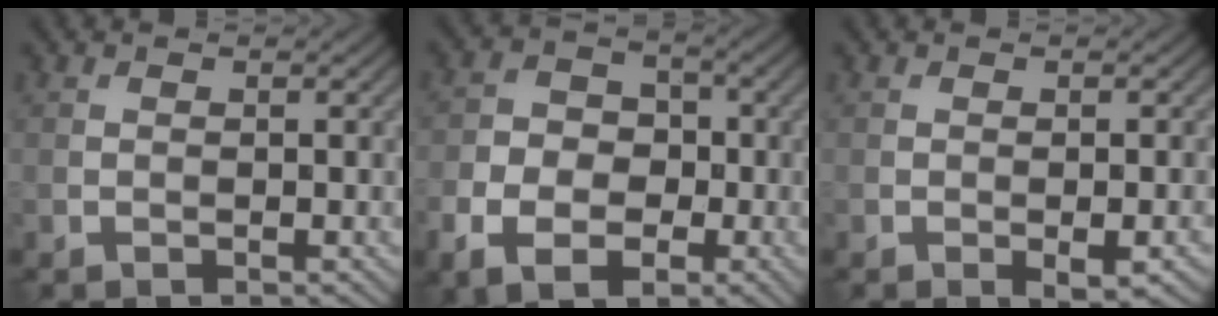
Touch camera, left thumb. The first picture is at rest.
{"total": 8.8, "force": [-3.5, 6.2, 5.2], "torque": [-0.093, -0.020, -0.071]}
{"total": 2.5, "force": [-1.0, 0.8, 2.2], "torque": [-0.034, -0.002, -0.014]}